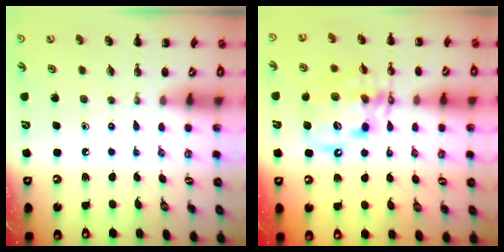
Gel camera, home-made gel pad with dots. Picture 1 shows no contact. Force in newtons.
{"total": 12.8, "press": 12.3, "slide": 3.6}